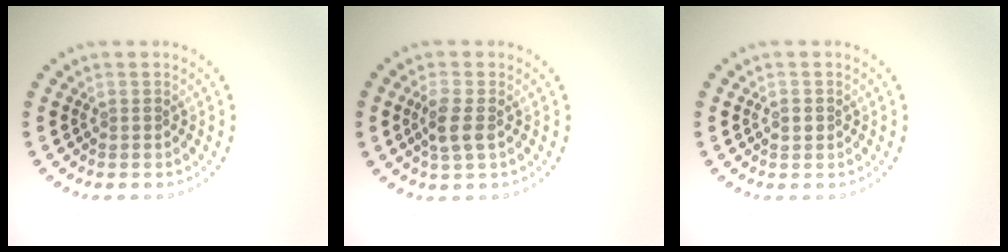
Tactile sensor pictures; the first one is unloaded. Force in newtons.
{"total": 2.3, "press": 2.1, "slide": 0.9}
{"total": 1.2, "press": 1.2, "slide": 0.1}